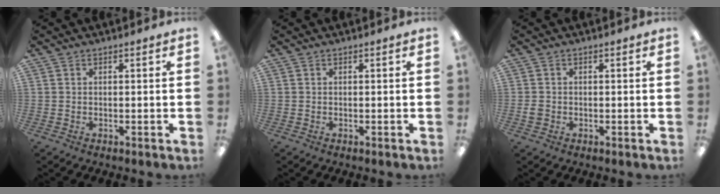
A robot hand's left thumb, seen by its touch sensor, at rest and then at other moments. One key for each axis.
{"total": 0.0}
{"total": 1.7, "fx": -0.3, "fy": 1.6, "fz": 0.6, "tx": -0.002, "ty": 0.001, "tz": -0.008}